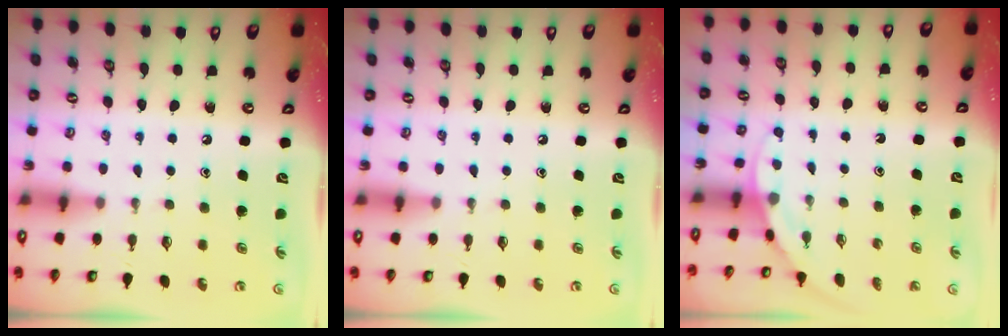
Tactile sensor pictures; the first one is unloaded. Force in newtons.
{"total": 0.0}
{"total": 3.4, "press": 3.4, "slide": 0.2}